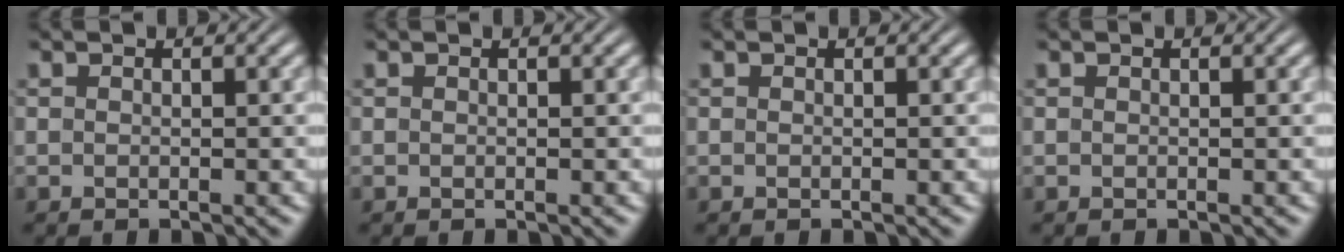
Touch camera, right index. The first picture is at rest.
{"total": 0.0}
{"total": 0.0}
{"total": 0.0}